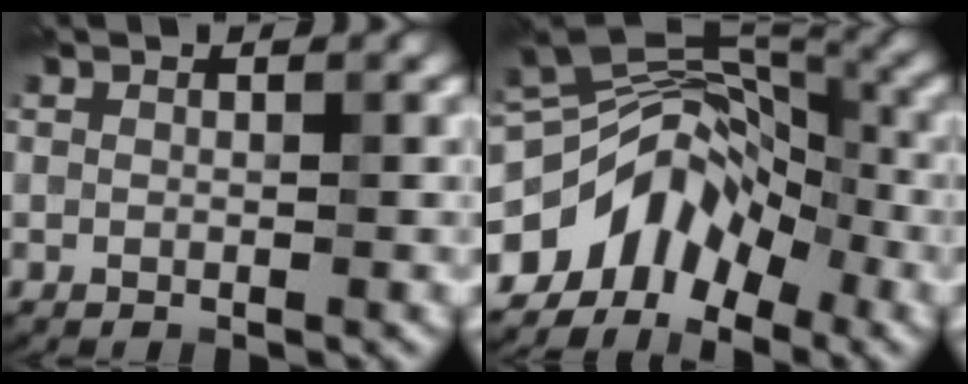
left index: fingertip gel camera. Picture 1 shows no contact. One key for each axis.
{"total": 8.8, "fx": -4.6, "fy": 5.6, "fz": 5.0, "tx": -0.072, "ty": 0.011, "tz": -0.098}